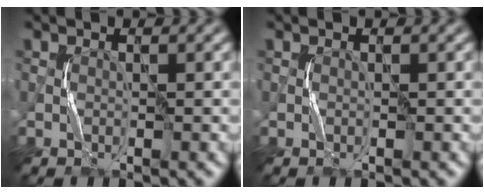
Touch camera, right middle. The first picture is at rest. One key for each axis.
{"total": 0.0}